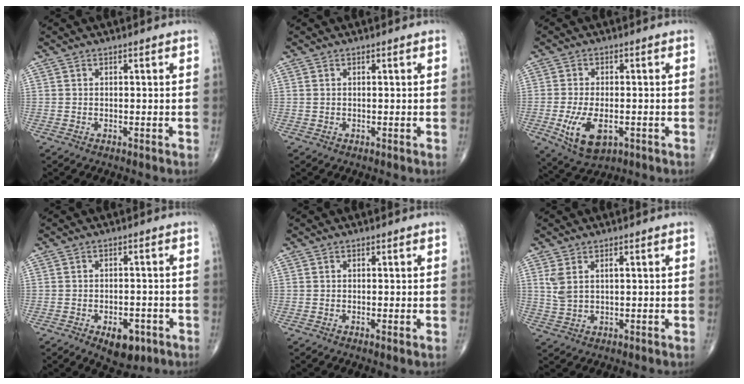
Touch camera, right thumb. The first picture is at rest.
{"total": 0.0}
{"total": 9.0, "force": [-2.7, 4.7, 7.2], "torque": [-0.137, -0.006, -0.034]}
{"total": 6.5, "force": [-3.2, 3.6, 4.3], "torque": [-0.044, 0.011, -0.037]}
{"total": 0.6, "force": [-0.2, 0.0, 0.6], "torque": [-0.016, -0.004, -0.004]}
{"total": 3.9, "force": [1.4, 1.9, 3.2], "torque": [-0.071, 0.006, 0.036]}